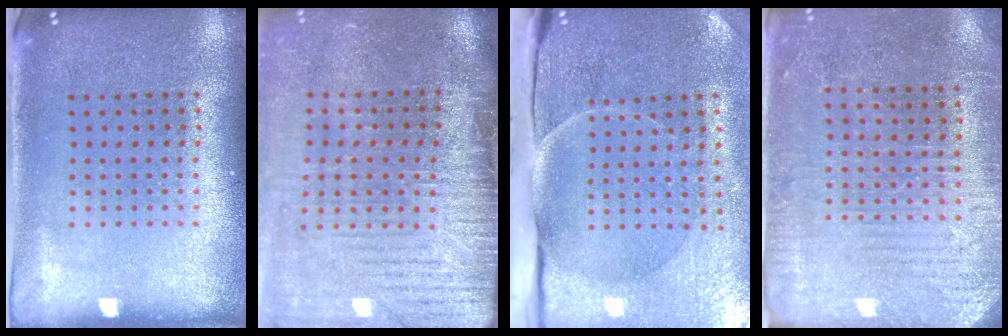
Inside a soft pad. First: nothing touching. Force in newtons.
{"total": 4.4, "press": 3.8, "slide": 2.2}
{"total": 4.9, "press": 3.9, "slide": 2.9}
{"total": 2.9, "press": 2.8, "slide": 0.6}